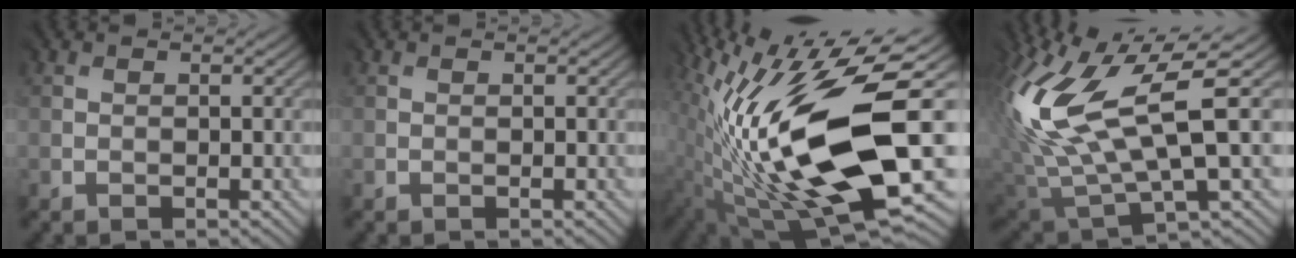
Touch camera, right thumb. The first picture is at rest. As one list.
[{"total": 0.0}, {"total": 18.9, "force": [-0.4, 6.6, 17.8], "torque": [-0.339, -0.011, -0.002]}, {"total": 14.5, "force": [3.6, 5.6, 12.9], "torque": [-0.307, 0.000, 0.077]}]